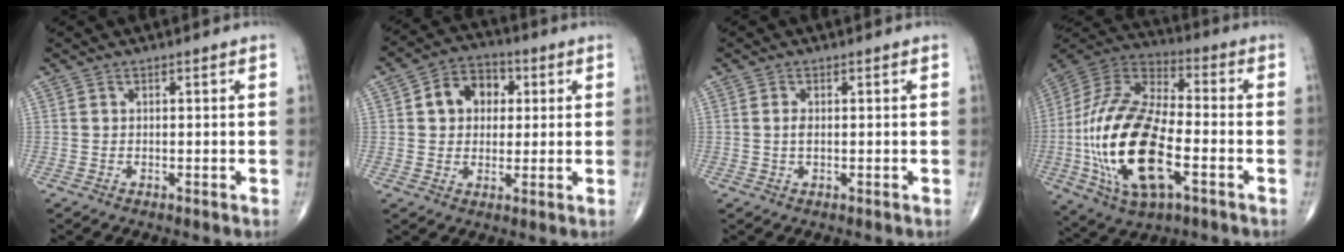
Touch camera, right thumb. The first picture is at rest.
{"total": 9.1, "force": [2.0, 7.1, 5.3], "torque": [-0.050, 0.011, 0.024]}
{"total": 1.5, "force": [0.0, 0.7, 1.3], "torque": [-0.027, 0.000, 0.001]}
{"total": 25.2, "force": [-5.9, 11.8, 21.5], "torque": [-0.445, 0.016, -0.103]}